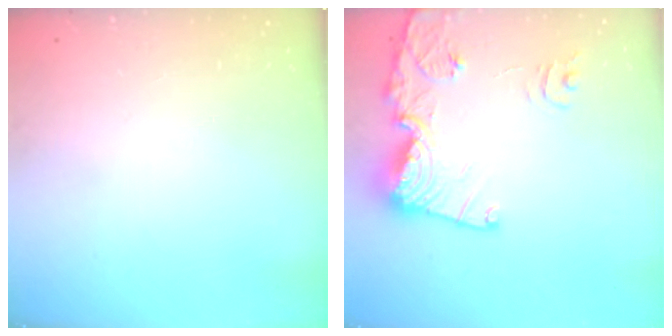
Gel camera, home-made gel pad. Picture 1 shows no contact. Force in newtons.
{"total": 16.2, "press": 16.2, "slide": 1.6}